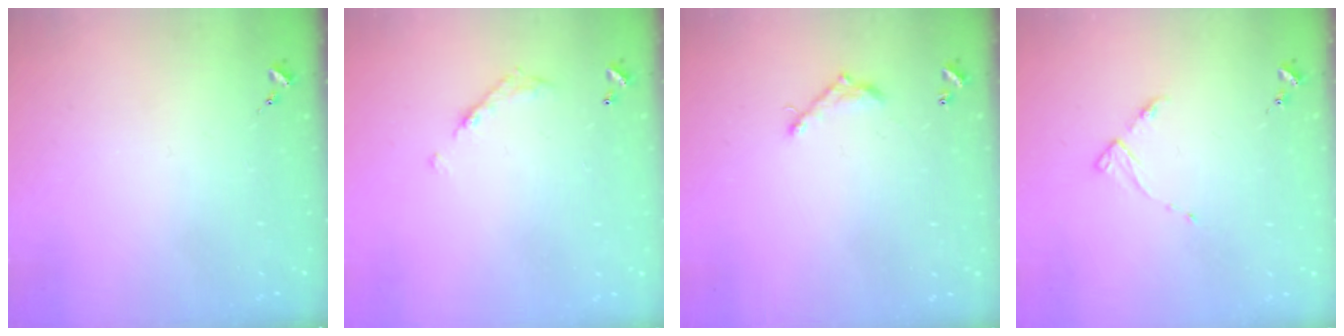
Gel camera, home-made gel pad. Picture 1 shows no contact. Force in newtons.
{"total": 7.9, "press": 7.9, "slide": 0.3}
{"total": 7.3, "press": 7.3, "slide": 0.6}
{"total": 5.0, "press": 4.9, "slide": 0.6}